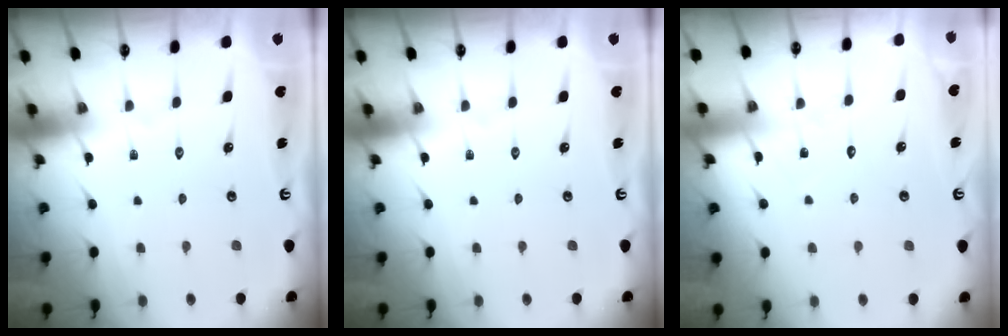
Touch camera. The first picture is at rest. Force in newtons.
{"total": 0.0}
{"total": 6.3, "press": 6.3, "slide": 0.6}